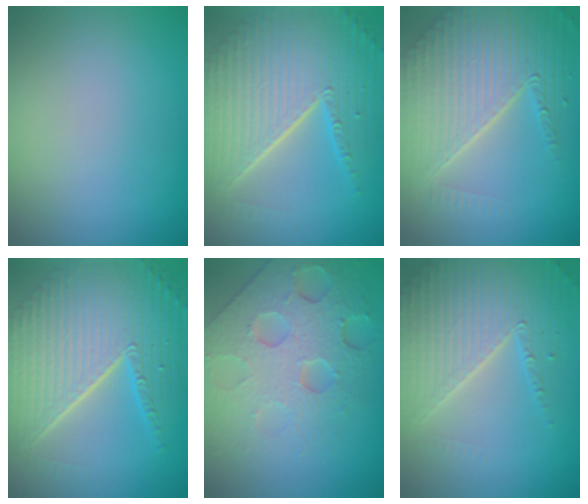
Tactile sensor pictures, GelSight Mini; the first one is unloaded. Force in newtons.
{"total": 9.5, "press": 6.0, "slide": 7.4}
{"total": 8.2, "press": 5.7, "slide": 5.9}
{"total": 10.2, "press": 6.5, "slide": 7.9}
{"total": 8.2, "press": 5.5, "slide": 6.0}
{"total": 4.7, "press": 4.5, "slide": 1.2}